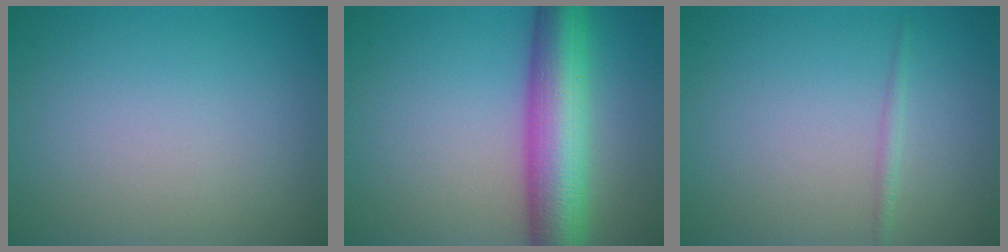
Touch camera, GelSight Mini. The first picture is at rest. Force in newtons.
{"total": 9.5, "press": 9.5, "slide": 0.3}
{"total": 0.8, "press": 0.8, "slide": 0.1}